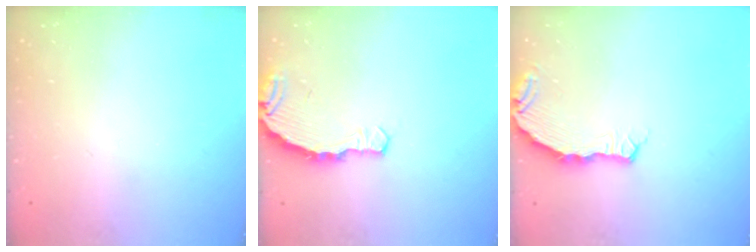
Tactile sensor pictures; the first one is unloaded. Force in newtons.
{"total": 4.5, "press": 4.5, "slide": 0.4}
{"total": 6.6, "press": 5.3, "slide": 3.9}